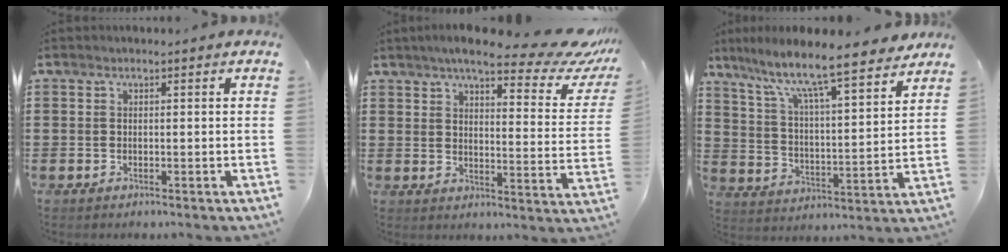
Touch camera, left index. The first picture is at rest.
{"total": 9.6, "force": [7.6, 1.7, 5.6], "torque": [-0.104, -0.041, 0.126]}
{"total": 9.2, "force": [7.8, 0.8, 4.8], "torque": [-0.125, -0.049, 0.127]}